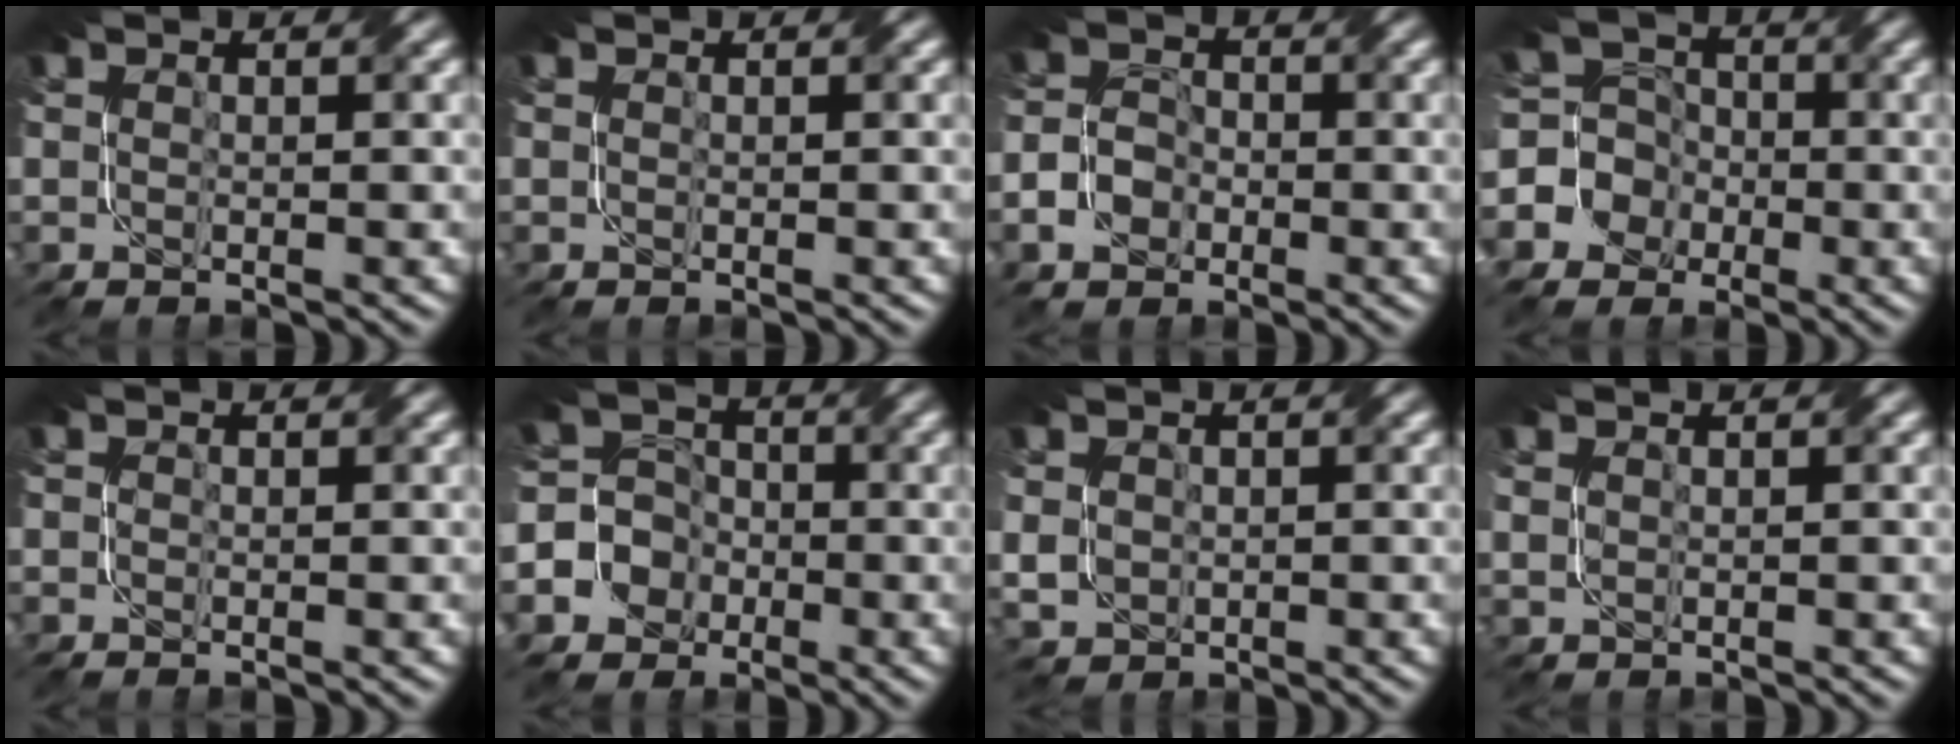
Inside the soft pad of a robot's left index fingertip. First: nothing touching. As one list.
[{"total": 0.0}, {"total": 2.9, "force": [-1.9, 1.8, 1.1], "torque": [-0.013, 0.001, -0.046]}, {"total": 7.5, "force": [-2.9, 6.7, 1.6], "torque": [-0.039, 0.020, -0.090]}, {"total": 0.0}, {"total": 7.3, "force": [-3.5, 6.3, 1.1], "torque": [-0.019, 0.004, -0.090]}, {"total": 2.4, "force": [0.0, 2.2, 1.0], "torque": [-0.041, 0.005, 0.000]}, {"total": 0.6, "force": [0.4, 0.2, 0.4], "torque": [-0.012, 0.001, 0.009]}]